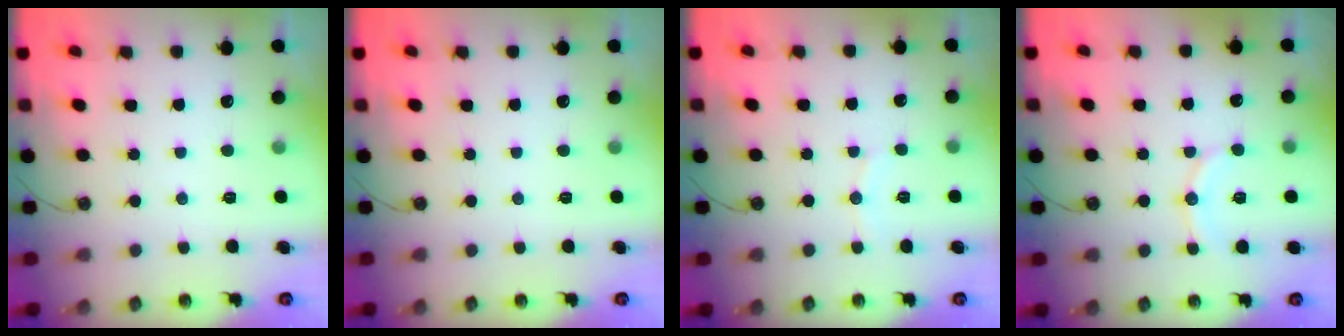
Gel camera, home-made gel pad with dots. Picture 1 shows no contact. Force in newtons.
{"total": 0.0}
{"total": 4.9, "press": 4.9, "slide": 0.2}
{"total": 9.6, "press": 9.2, "slide": 2.8}